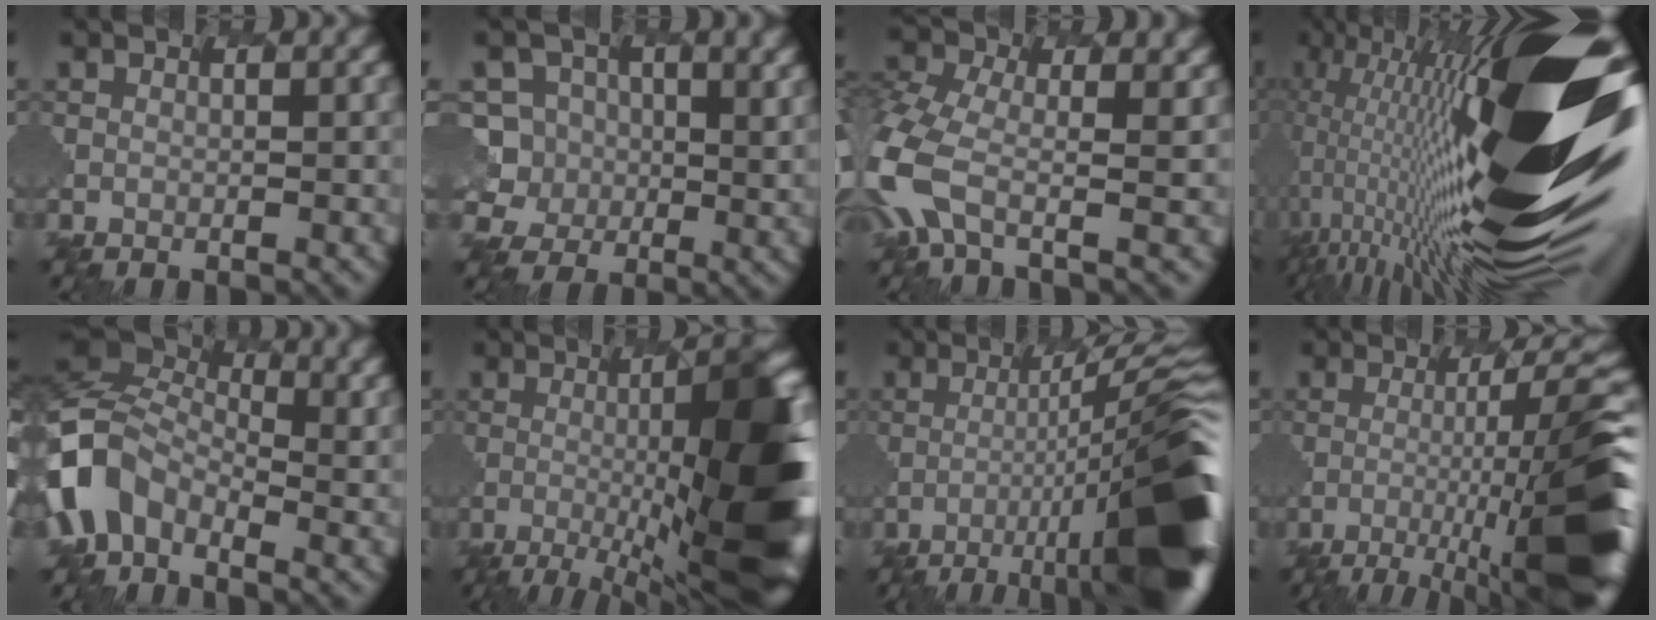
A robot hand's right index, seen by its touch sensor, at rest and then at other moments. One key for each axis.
{"total": 3.4, "fx": 1.0, "fy": 3.1, "fz": -0.9, "tx": -0.001, "ty": 0.010, "tz": -0.011}
{"total": 4.6, "fx": -1.9, "fy": 2.1, "fz": 3.7, "tx": -0.134, "ty": -0.007, "tz": -0.069}
{"total": 20.1, "fx": 2.5, "fy": 4.6, "fz": 19.4, "tx": -0.366, "ty": 0.042, "tz": 0.009}
{"total": 5.1, "fx": -2.1, "fy": 3.9, "fz": 2.4, "tx": -0.074, "ty": 0.019, "tz": -0.087}
{"total": 12.7, "fx": -2.1, "fy": 2.0, "fz": 12.3, "tx": -0.159, "ty": 0.018, "tz": -0.049}
{"total": 11.8, "fx": -4.9, "fy": 1.0, "fz": 10.7, "tx": -0.142, "ty": 0.028, "tz": -0.093}
{"total": 9.9, "fx": -3.6, "fy": 1.2, "fz": 9.1, "tx": -0.131, "ty": 0.021, "tz": -0.072}